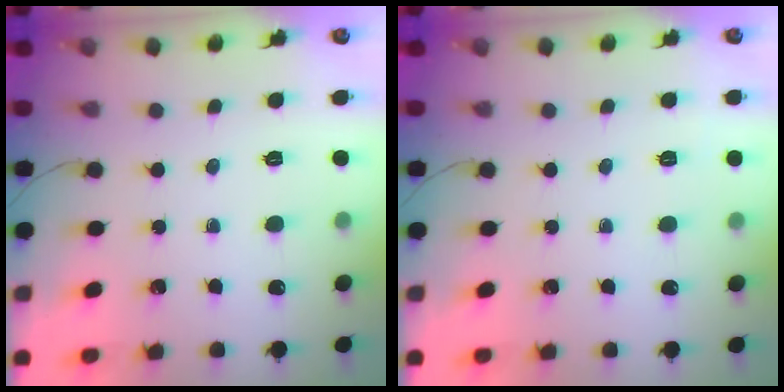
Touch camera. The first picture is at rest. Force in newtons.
{"total": 4.7, "press": 4.5, "slide": 1.2}